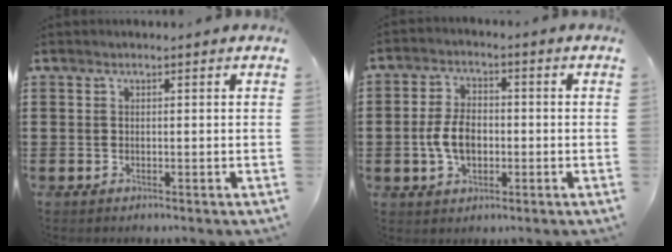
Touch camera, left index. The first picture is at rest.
{"total": 6.1, "force": [-1.1, 3.6, 4.8], "torque": [-0.115, 0.000, -0.028]}